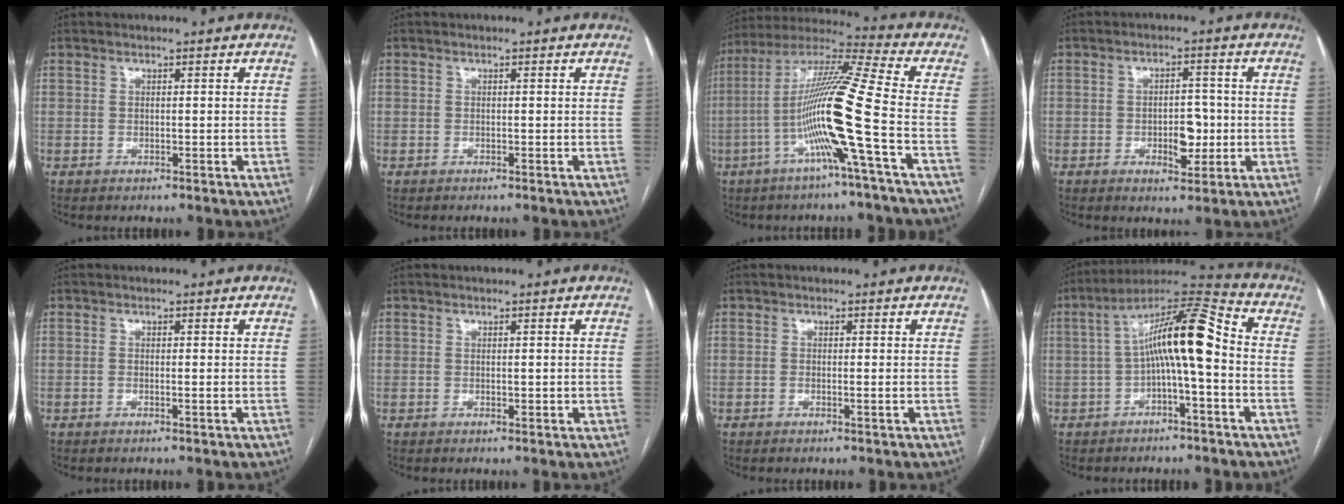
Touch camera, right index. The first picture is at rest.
{"total": 0.0}
{"total": 15.9, "force": [-4.5, -2.0, 15.1], "torque": [-0.286, 0.000, -0.097]}
{"total": 5.2, "force": [-1.0, 2.6, 4.3], "torque": [-0.059, 0.004, -0.009]}
{"total": 0.7, "force": [-0.1, 0.1, 0.7], "torque": [-0.013, -0.001, -0.002]}
{"total": 1.1, "force": [0.0, 0.7, 0.8], "torque": [-0.015, 0.003, 0.004]}
{"total": 0.9, "force": [-0.2, 0.1, 0.9], "torque": [-0.017, -0.001, -0.002]}
{"total": 12.8, "force": [-0.5, 2.0, 12.7], "torque": [-0.218, 0.043, -0.012]}